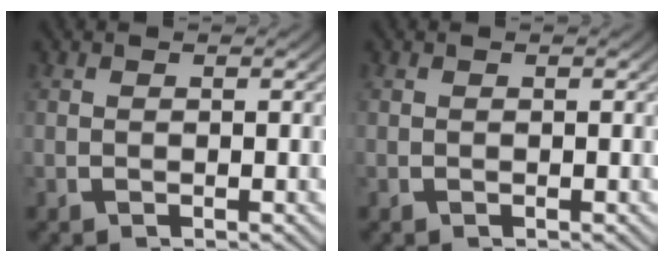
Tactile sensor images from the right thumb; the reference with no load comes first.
{"total": 0.0}